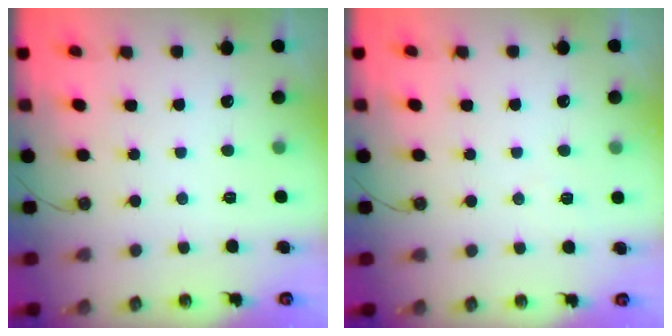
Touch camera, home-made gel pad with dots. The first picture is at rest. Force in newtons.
{"total": 4.7, "press": 3.8, "slide": 2.7}